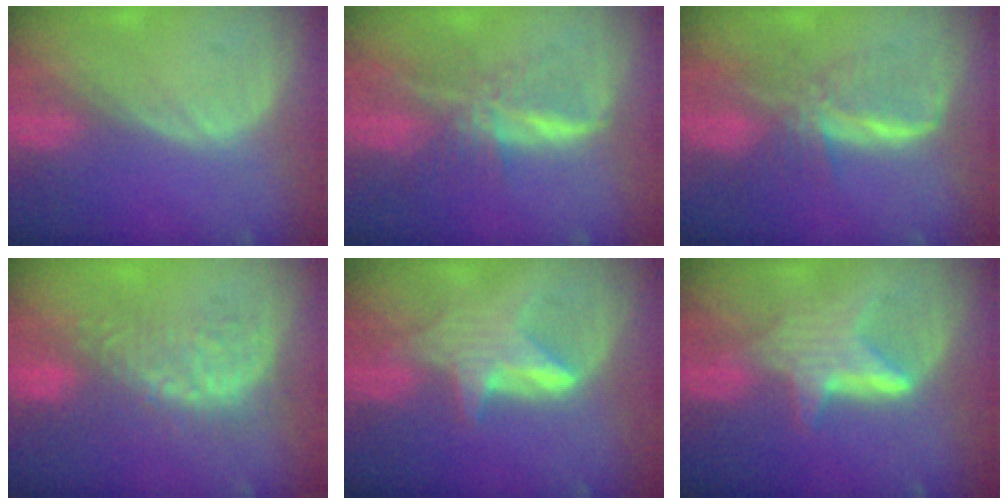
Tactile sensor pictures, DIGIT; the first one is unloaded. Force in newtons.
{"total": 7.8, "press": 6.5, "slide": 4.2}
{"total": 7.6, "press": 6.7, "slide": 3.6}
{"total": 8.7, "press": 8.3, "slide": 2.5}
{"total": 6.1, "press": 6.0, "slide": 0.5}
{"total": 6.2, "press": 6.1, "slide": 1.3}